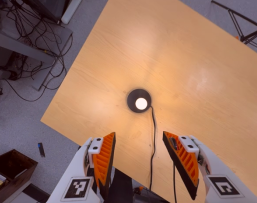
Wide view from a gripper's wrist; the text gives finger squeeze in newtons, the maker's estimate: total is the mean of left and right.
{"total": 0.0}